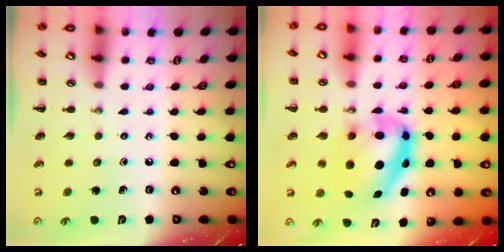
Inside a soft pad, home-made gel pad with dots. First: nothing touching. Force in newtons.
{"total": 11.1, "press": 10.8, "slide": 2.7}